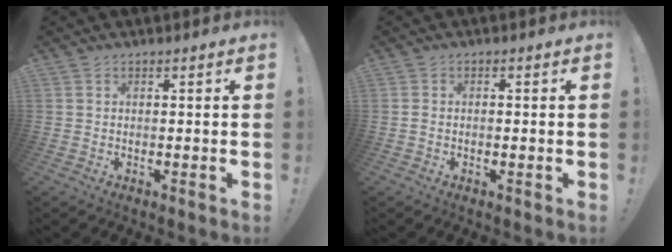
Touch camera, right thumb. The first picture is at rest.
{"total": 0.9, "force": [-0.4, 0.5, 0.7], "torque": [-0.011, 0.004, -0.006]}